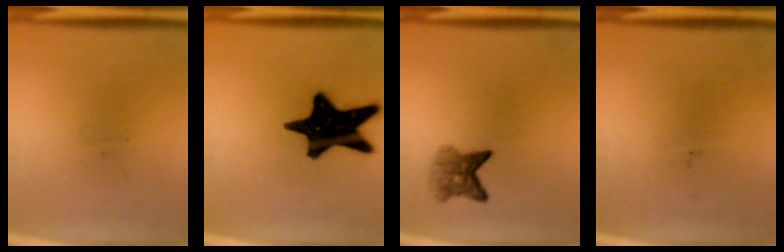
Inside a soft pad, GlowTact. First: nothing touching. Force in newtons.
{"total": 19.1}
{"total": 3.8}
{"total": 0.0}